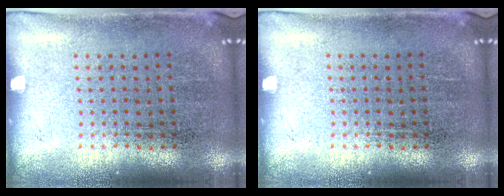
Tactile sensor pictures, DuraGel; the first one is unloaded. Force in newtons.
{"total": 0.0}